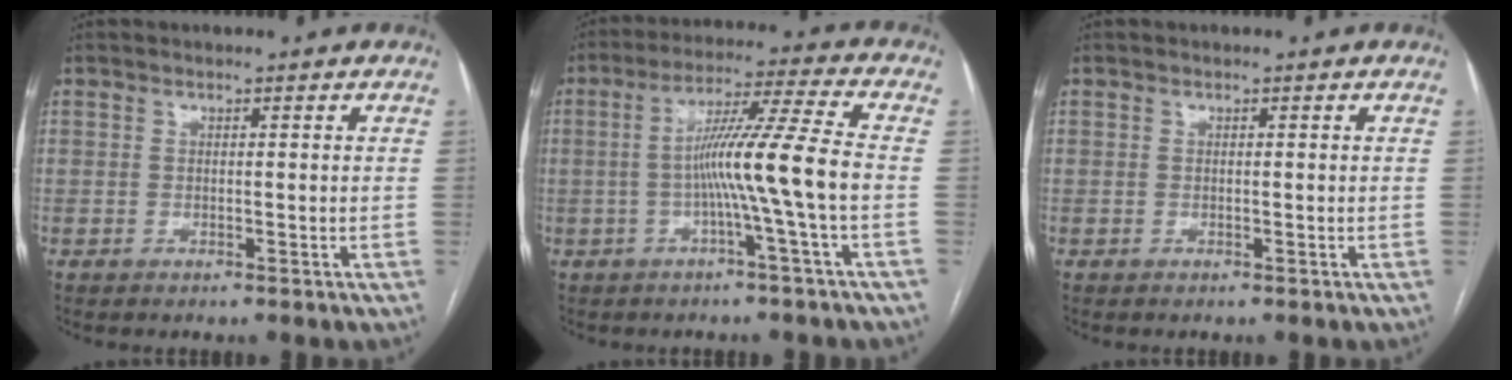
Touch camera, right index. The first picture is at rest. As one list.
[{"total": 10.4, "force": [-2.0, -2.1, 10.0], "torque": [-0.176, 0.012, -0.035]}, {"total": 0.0}]